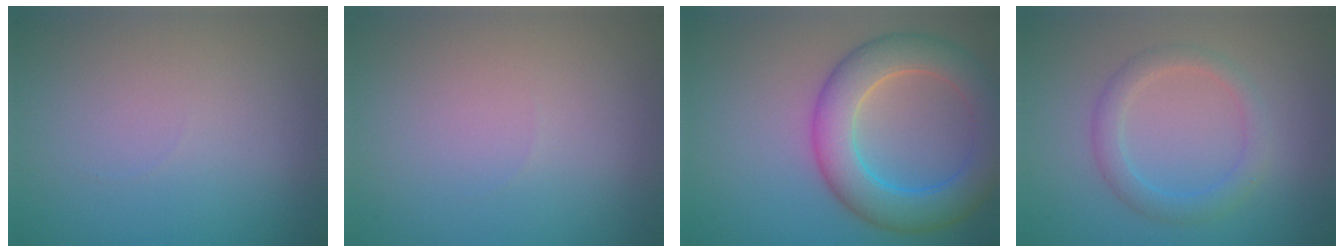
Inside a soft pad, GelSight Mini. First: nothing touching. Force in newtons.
{"total": 0.0}
{"total": 7.1, "press": 7.1, "slide": 0.2}
{"total": 2.5, "press": 2.5, "slide": 0.2}